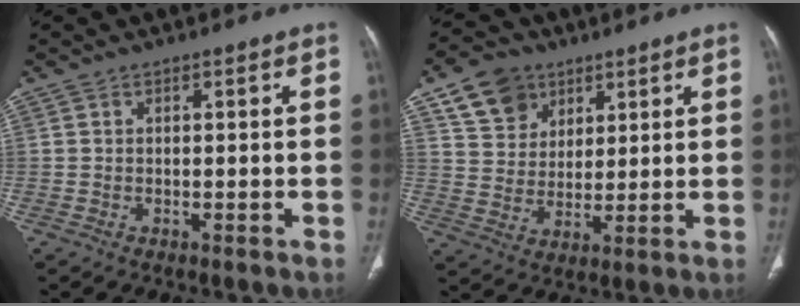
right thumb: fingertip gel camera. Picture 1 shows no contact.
{"total": 10.4, "force": [5.8, 7.8, 3.8], "torque": [-0.045, -0.018, 0.111]}